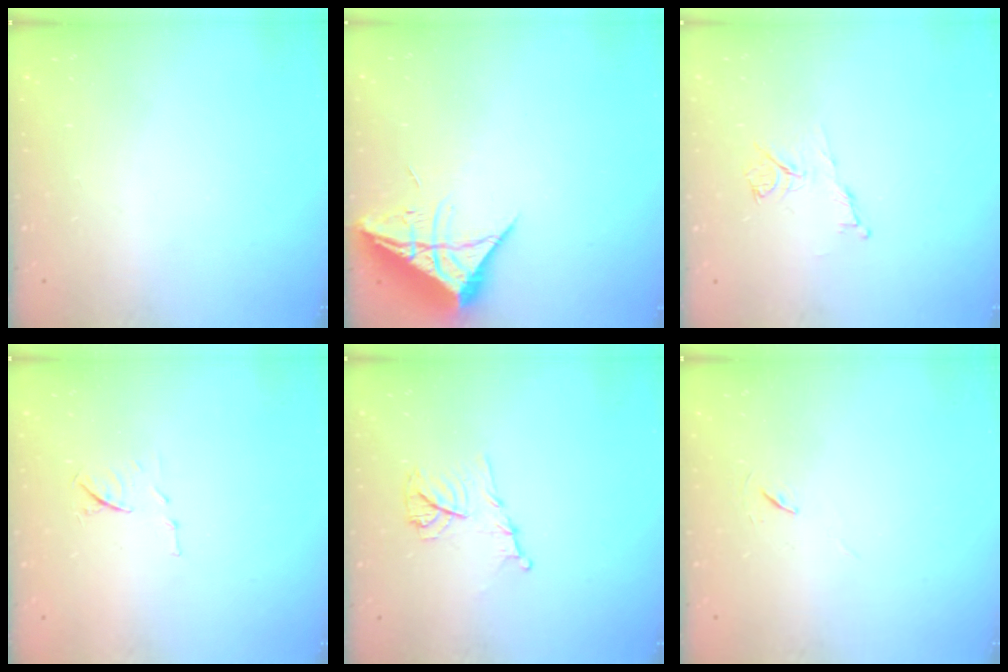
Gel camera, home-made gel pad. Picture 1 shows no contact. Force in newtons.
{"total": 9.4, "press": 9.3, "slide": 1.0}
{"total": 7.2, "press": 7.1, "slide": 0.8}
{"total": 7.1, "press": 6.9, "slide": 1.3}
{"total": 10.3, "press": 10.3, "slide": 0.5}
{"total": 5.7, "press": 5.2, "slide": 2.4}